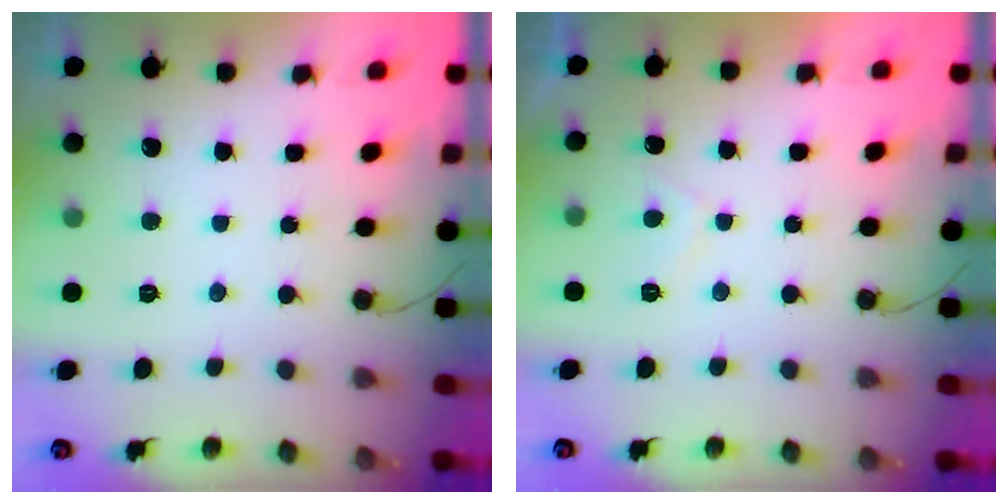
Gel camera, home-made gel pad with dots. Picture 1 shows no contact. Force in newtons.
{"total": 2.8, "press": 2.7, "slide": 0.8}